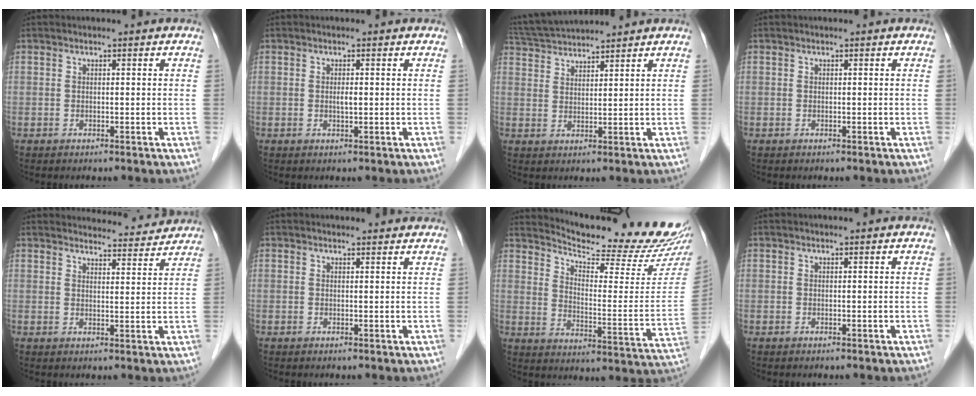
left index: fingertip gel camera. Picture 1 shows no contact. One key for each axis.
{"total": 0.9, "fx": 0.0, "fy": 0.2, "fz": 0.9, "tx": -0.015, "ty": -0.003, "tz": 0.000}
{"total": 8.1, "fx": 7.8, "fy": 0.3, "fz": 2.2, "tx": -0.049, "ty": 0.033, "tz": 0.138}
{"total": 0.0}
{"total": 8.1, "fx": 8.0, "fy": 0.9, "fz": 0.5, "tx": 0.000, "ty": 0.000, "tz": 0.089}
{"total": 2.3, "fx": 2.2, "fy": 0.5, "fz": 0.2, "tx": -0.010, "ty": 0.004, "tz": 0.022}
{"total": 21.2, "fx": 20.0, "fy": 0.8, "fz": 7.0, "tx": -0.111, "ty": -0.093, "tz": 0.259}
{"total": 0.0}